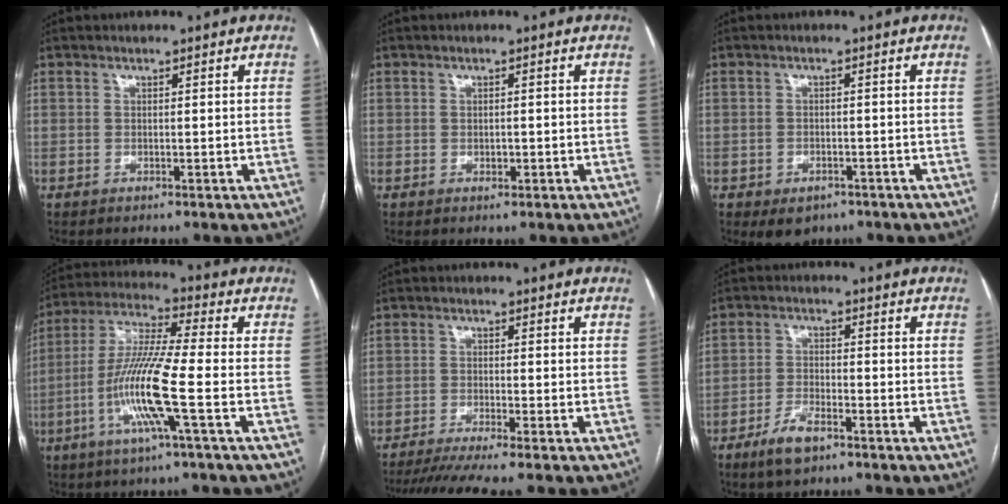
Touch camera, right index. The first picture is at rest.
{"total": 1.1, "force": [-0.2, 0.7, 0.8], "torque": [-0.013, 0.000, 0.000]}
{"total": 4.2, "force": [-2.7, 2.9, 1.6], "torque": [-0.016, 0.002, -0.029]}
{"total": 12.7, "force": [-3.7, -0.4, 12.1], "torque": [-0.249, -0.008, -0.081]}
{"total": 8.6, "force": [-7.3, -1.1, 4.5], "torque": [-0.056, -0.023, -0.115]}
{"total": 5.3, "force": [-3.6, 1.7, 3.5], "torque": [-0.074, -0.003, -0.063]}